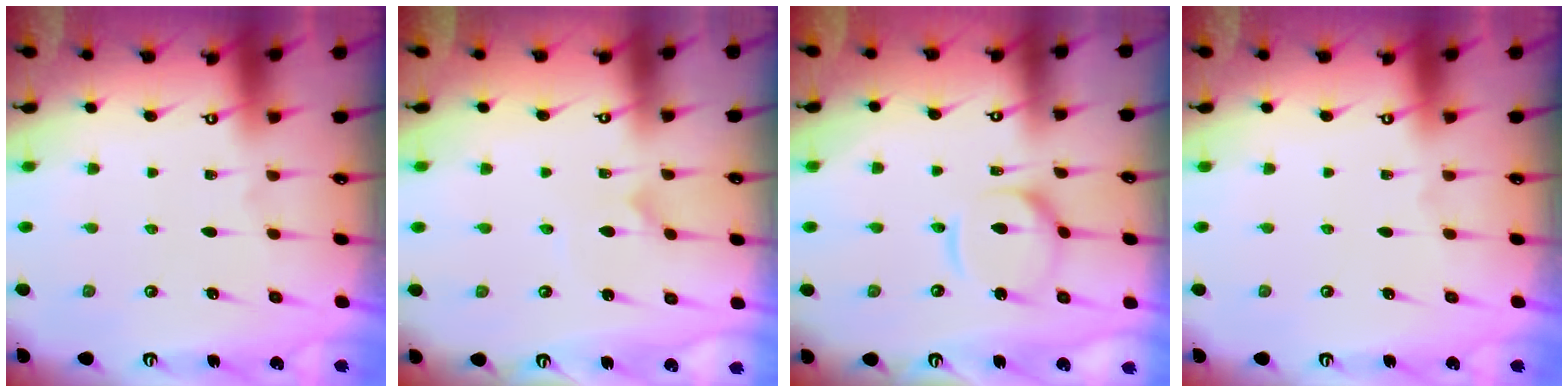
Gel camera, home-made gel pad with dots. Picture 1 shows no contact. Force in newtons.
{"total": 1.7, "press": 1.7, "slide": 0.1}
{"total": 9.3, "press": 9.3, "slide": 1.0}
{"total": 0.0}